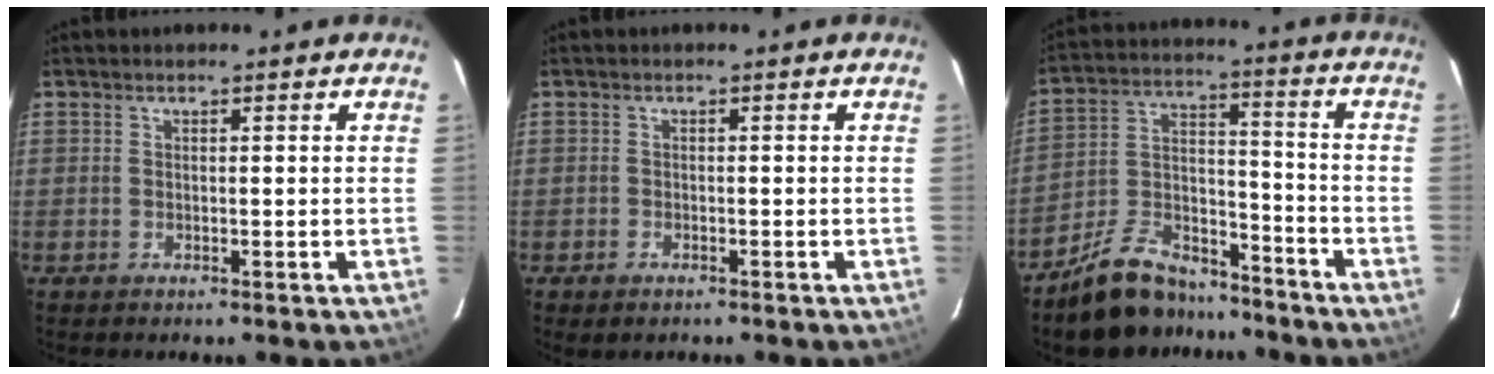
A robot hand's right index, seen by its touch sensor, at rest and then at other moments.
{"total": 1.6, "force": [-1.0, 1.1, 0.6], "torque": [-0.013, -0.005, -0.014]}
{"total": 13.6, "force": [-10.8, 6.4, 5.2], "torque": [-0.113, 0.036, -0.173]}